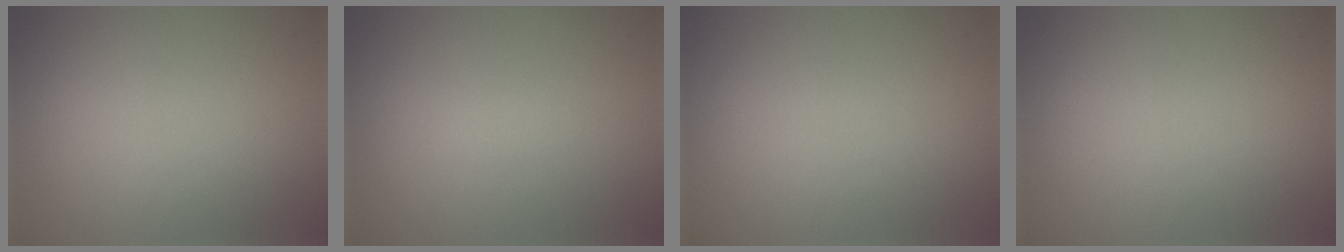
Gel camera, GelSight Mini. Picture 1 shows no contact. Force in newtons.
{"total": 0.7, "press": 0.7, "slide": 0.0}
{"total": 0.0}
{"total": 0.0}